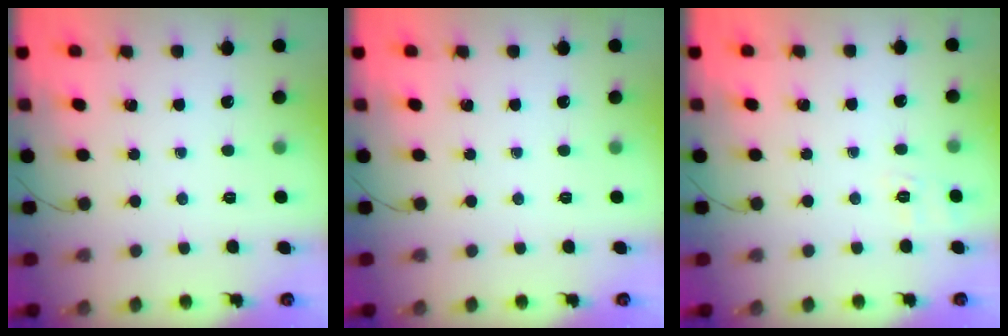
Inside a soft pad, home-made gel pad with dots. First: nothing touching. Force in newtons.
{"total": 0.0}
{"total": 2.5, "press": 1.6, "slide": 1.9}